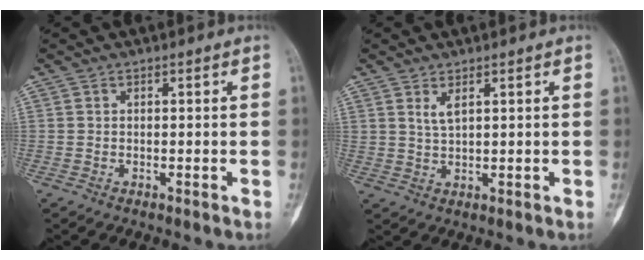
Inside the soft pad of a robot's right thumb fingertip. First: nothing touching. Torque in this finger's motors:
{"motor_torque": [0.08, 0.09, 0.25, 0.37, 0.01]}